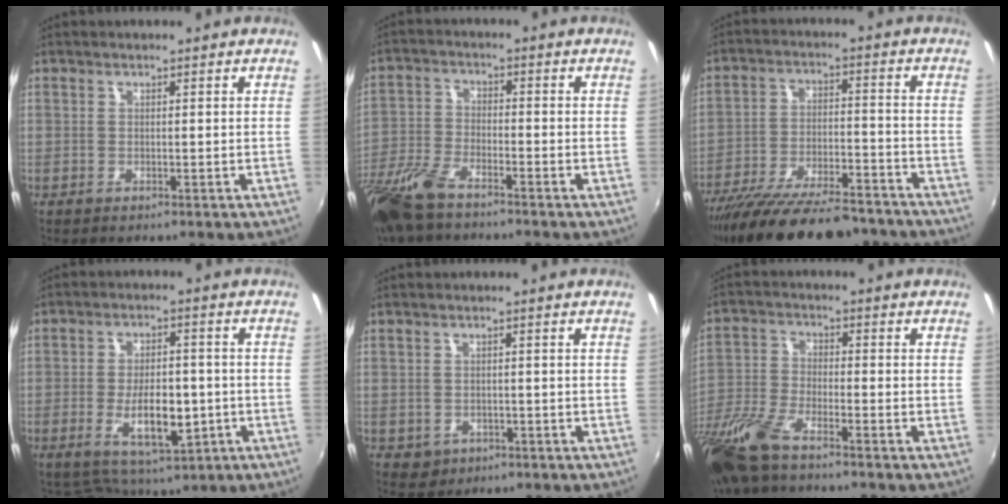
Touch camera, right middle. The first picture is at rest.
{"total": 11.6, "force": [-8.7, 3.6, 6.8], "torque": [-0.163, -0.024, -0.179]}
{"total": 22.3, "force": [-18.8, 5.7, 10.7], "torque": [-0.199, -0.038, -0.280]}
{"total": 9.4, "force": [-3.0, 5.1, 7.3], "torque": [-0.133, -0.003, -0.035]}
{"total": 3.3, "force": [-0.9, 2.9, 1.1], "torque": [-0.031, -0.003, -0.005]}
{"total": 12.9, "force": [-9.6, 3.3, 7.9], "torque": [-0.185, -0.028, -0.197]}